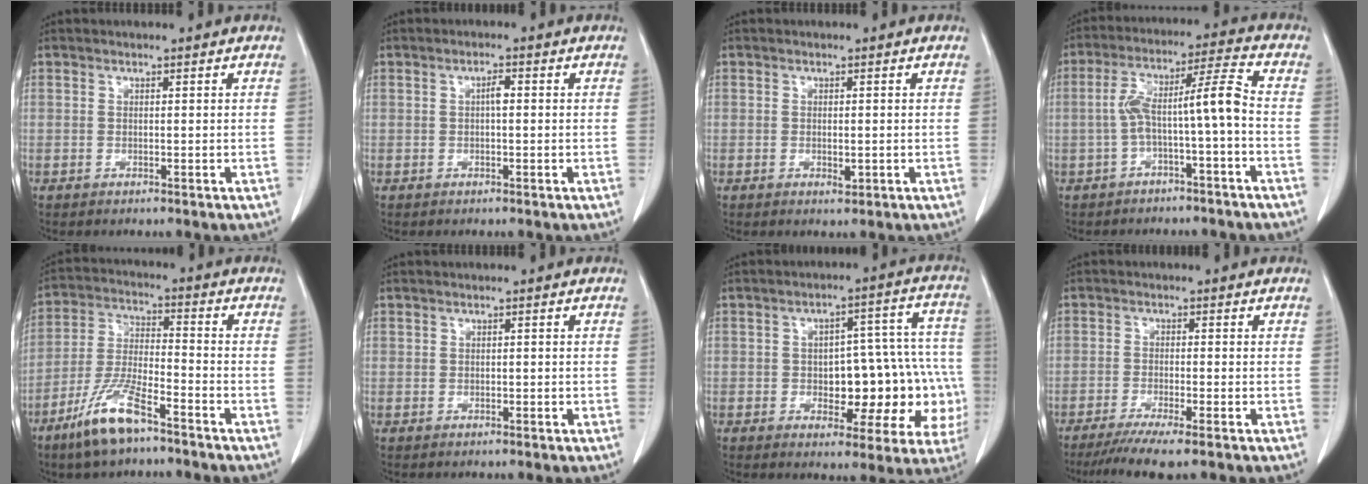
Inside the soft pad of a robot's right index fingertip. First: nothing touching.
{"total": 1.5, "force": [0.2, 0.5, 1.4], "torque": [-0.022, 0.004, 0.002]}
{"total": 1.5, "force": [-0.2, 0.8, 1.2], "torque": [-0.020, -0.004, 0.001]}
{"total": 8.7, "force": [-1.8, 0.3, 8.5], "torque": [-0.151, 0.039, -0.031]}
{"total": 10.0, "force": [-6.8, 2.1, 7.1], "torque": [-0.154, -0.015, -0.131]}
{"total": 0.0}
{"total": 15.7, "force": [-3.1, 7.5, 13.5], "torque": [-0.133, 0.046, -0.026]}
{"total": 5.9, "force": [-4.4, -0.1, 4.0], "torque": [-0.063, -0.014, -0.073]}